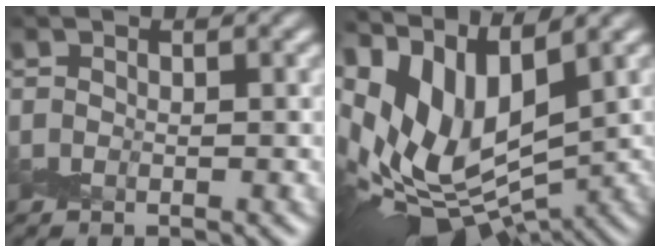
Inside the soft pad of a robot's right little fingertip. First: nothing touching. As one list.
[{"total": 13.7, "force": [1.5, 7.6, 11.4], "torque": [-0.221, -0.005, 0.049]}]